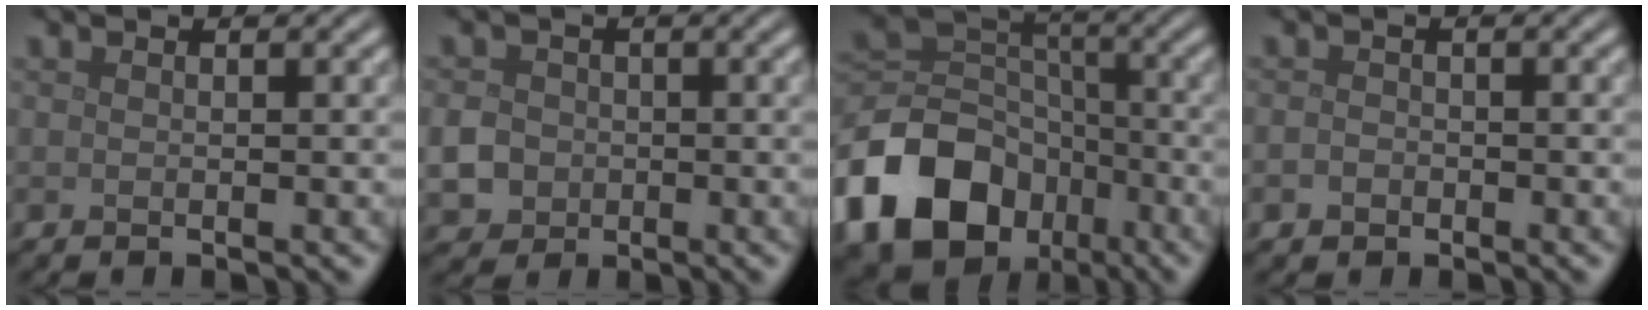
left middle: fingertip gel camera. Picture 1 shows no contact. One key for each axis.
{"total": 4.0, "fx": -0.9, "fy": 3.7, "fz": 1.4, "tx": -0.020, "ty": -0.002, "tz": -0.026}
{"total": 13.9, "fx": -7.0, "fy": 10.0, "fz": 6.6, "tx": -0.168, "ty": -0.010, "tz": -0.135}
{"total": 1.0, "fx": -0.5, "fy": 0.8, "fz": 0.3, "tx": -0.005, "ty": -0.002, "tz": -0.012}